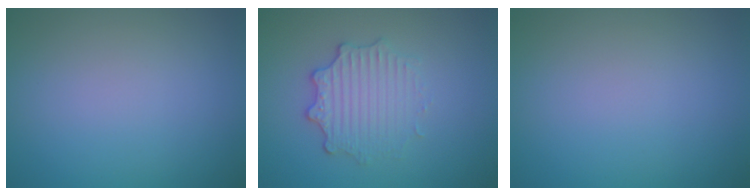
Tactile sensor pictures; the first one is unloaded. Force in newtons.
{"total": 3.2, "press": 2.8, "slide": 1.6}
{"total": 0.0}